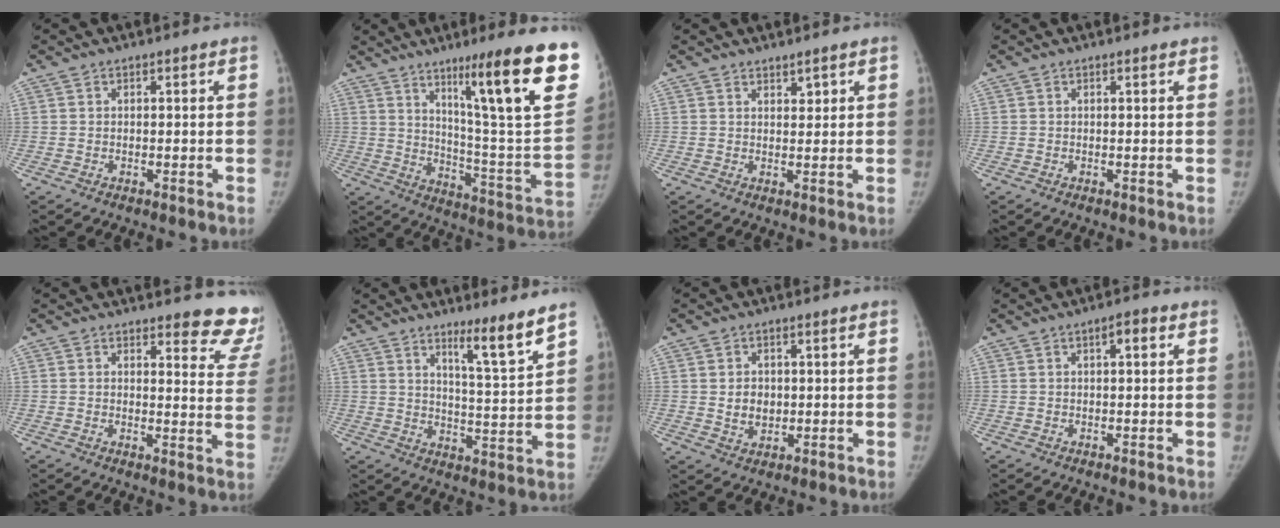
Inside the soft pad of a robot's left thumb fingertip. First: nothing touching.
{"total": 26.9, "force": [14.1, 3.1, 22.7], "torque": [-0.286, -0.061, 0.220]}
{"total": 1.5, "force": [1.2, 0.5, 0.6], "torque": [0.001, -0.009, 0.020]}
{"total": 0.6, "force": [0.5, 0.1, 0.4], "torque": [-0.005, 0.000, 0.006]}
{"total": 10.7, "force": [10.1, 2.8, 2.0], "torque": [0.024, -0.101, 0.082]}
{"total": 9.1, "force": [6.7, 0.1, 6.1], "torque": [-0.089, -0.065, 0.107]}
{"total": 4.4, "force": [0.3, 3.4, 2.7], "torque": [-0.026, -0.004, 0.013]}
{"total": 2.7, "force": [1.0, 0.9, 2.3], "torque": [-0.030, 0.005, 0.013]}